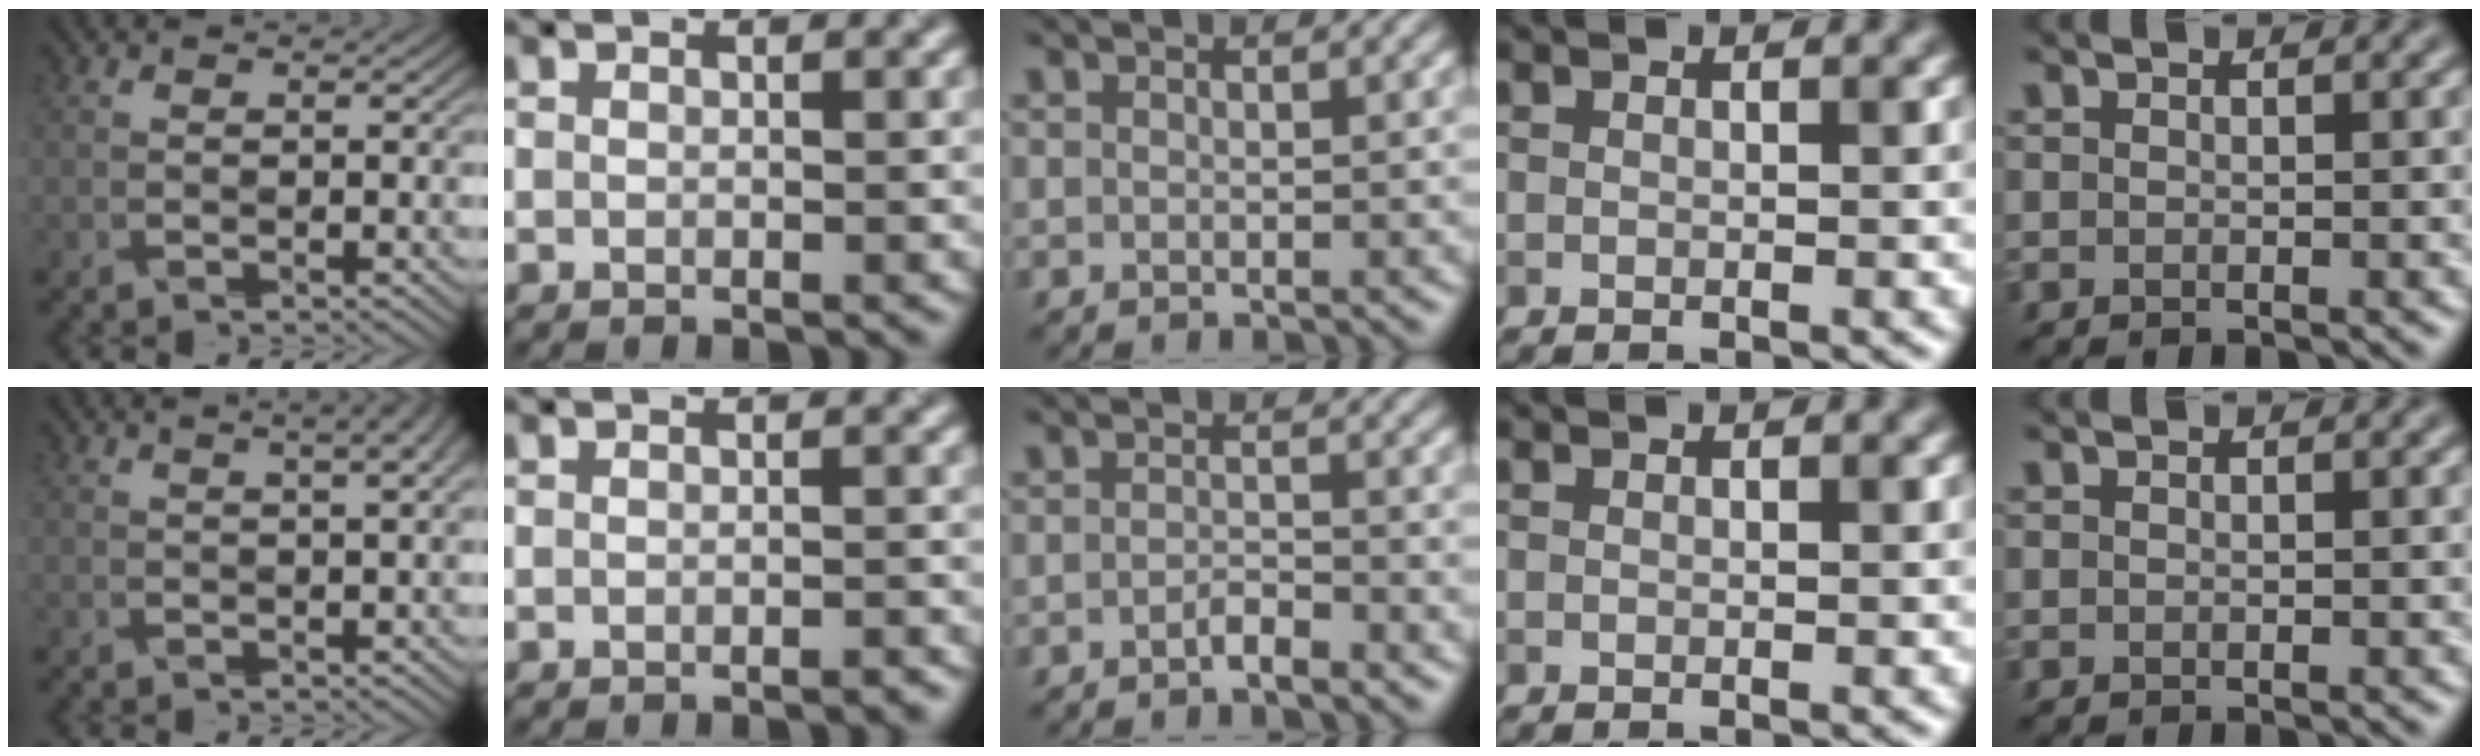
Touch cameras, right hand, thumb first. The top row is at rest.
{"thumb": {"total": 4.3, "force": [1.7, 1.2, 3.8], "torque": [-0.066, 0.012, 0.031]}, "index": {"total": 1.3, "force": [-0.7, 0.3, 1.0], "torque": [-0.010, -0.001, -0.005]}, "middle": {"total": 1.5, "force": [-1.0, 0.3, 1.1], "torque": [-0.021, 0.002, -0.020]}}